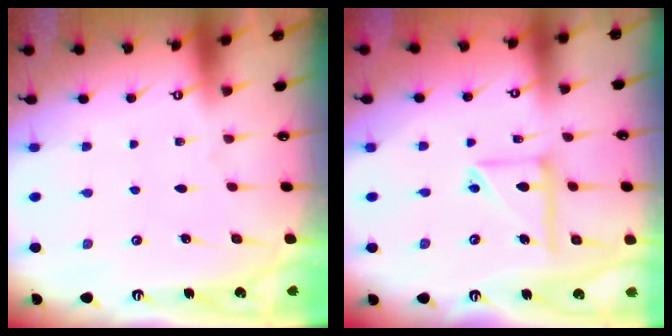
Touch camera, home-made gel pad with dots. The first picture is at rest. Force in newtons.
{"total": 10.6, "press": 10.5, "slide": 0.9}